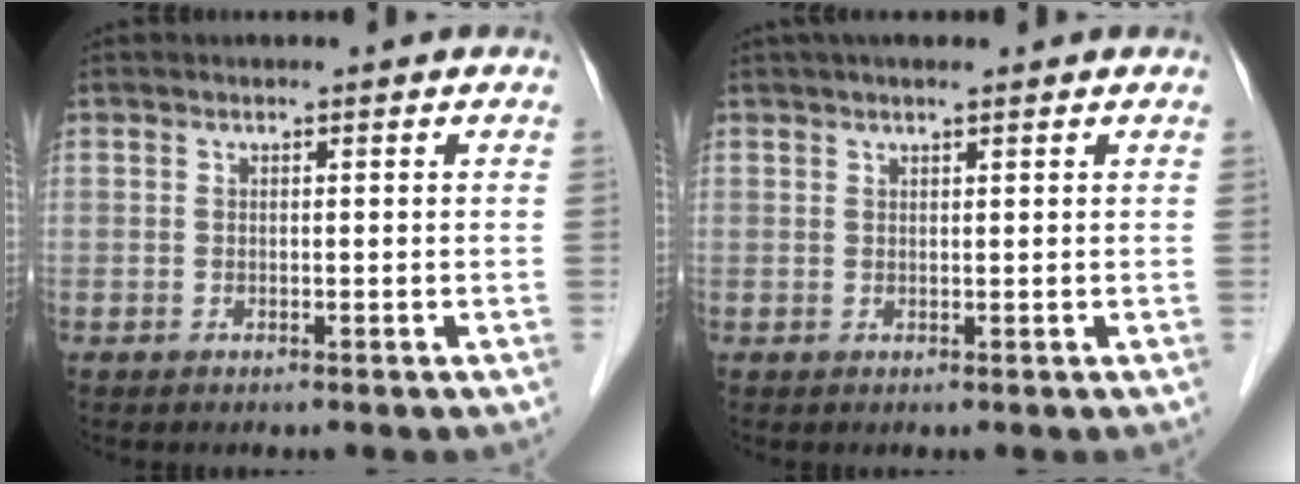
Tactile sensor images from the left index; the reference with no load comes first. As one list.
[{"total": 3.3, "force": [2.6, 0.4, 1.9], "torque": [-0.024, 0.026, 0.044]}]